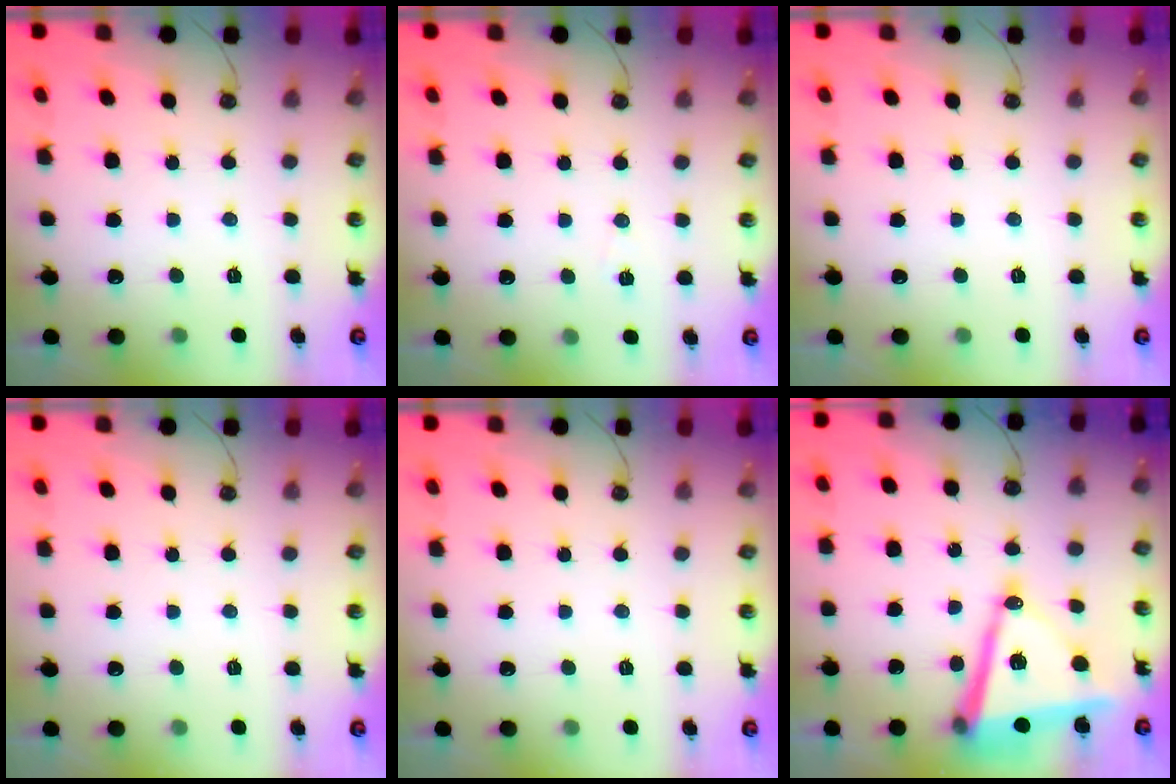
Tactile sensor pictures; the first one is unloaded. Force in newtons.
{"total": 5.5, "press": 3.2, "slide": 4.5}
{"total": 0.0}
{"total": 0.0}
{"total": 0.0}
{"total": 16.2, "press": 15.7, "slide": 4.0}